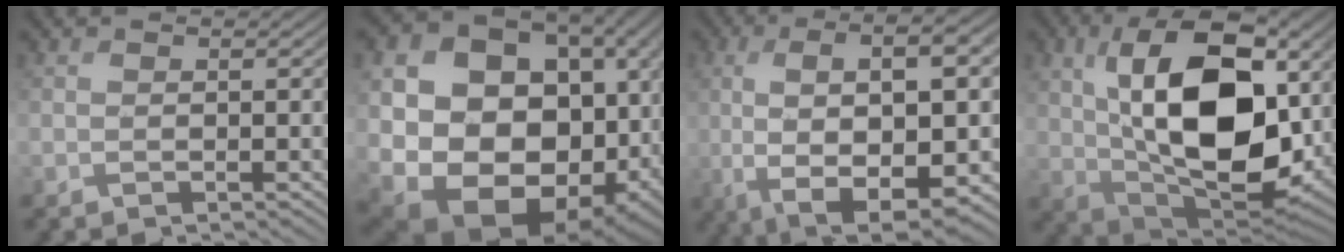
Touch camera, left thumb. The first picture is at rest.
{"total": 23.1, "force": [-1.1, 18.5, 13.8], "torque": [-0.290, -0.039, -0.004]}
{"total": 14.6, "force": [-1.0, 5.1, 13.7], "torque": [-0.257, -0.004, -0.004]}
{"total": 17.2, "force": [2.9, 9.7, 13.9], "torque": [-0.260, 0.005, 0.055]}